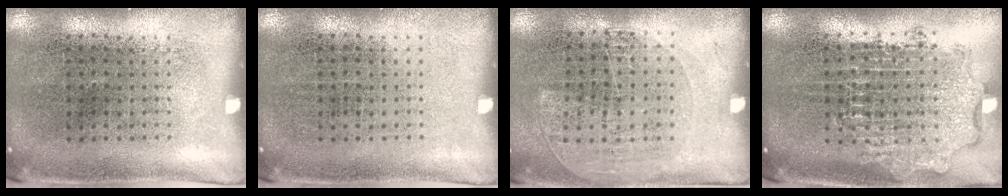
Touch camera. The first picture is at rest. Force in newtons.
{"total": 0.0}
{"total": 1.3, "press": 1.0, "slide": 0.7}
{"total": 1.9, "press": 1.5, "slide": 1.2}